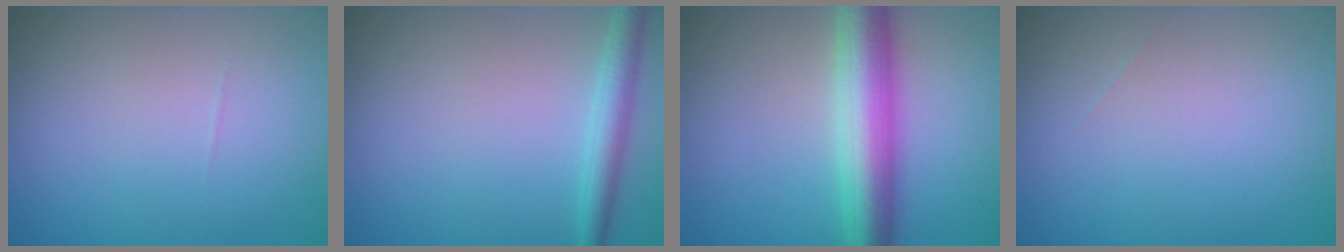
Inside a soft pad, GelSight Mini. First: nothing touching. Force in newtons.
{"total": 2.5, "press": 2.5, "slide": 0.1}
{"total": 7.0, "press": 7.0, "slide": 0.0}
{"total": 0.0}